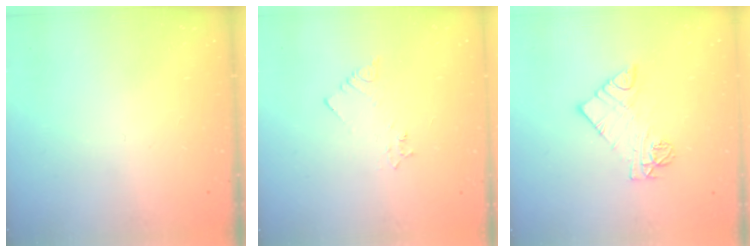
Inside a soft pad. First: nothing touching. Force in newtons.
{"total": 2.1, "press": 2.1, "slide": 0.3}
{"total": 10.1, "press": 10.0, "slide": 0.7}